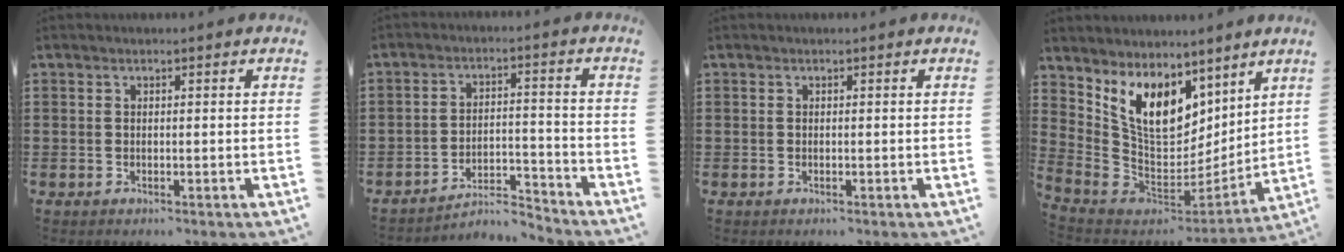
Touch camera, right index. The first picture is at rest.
{"total": 5.0, "force": [-4.7, 0.7, 1.5], "torque": [-0.029, 0.003, -0.095]}
{"total": 0.0}
{"total": 11.9, "force": [6.7, 7.5, 6.4], "torque": [-0.145, -0.039, 0.136]}